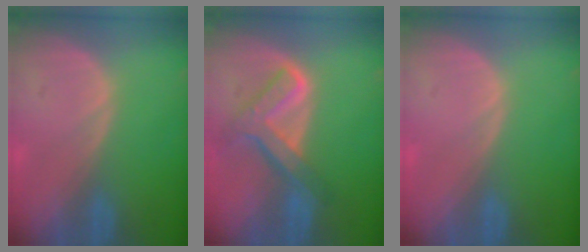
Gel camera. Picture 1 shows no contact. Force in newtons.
{"total": 8.0, "press": 6.7, "slide": 4.3}
{"total": 0.0}